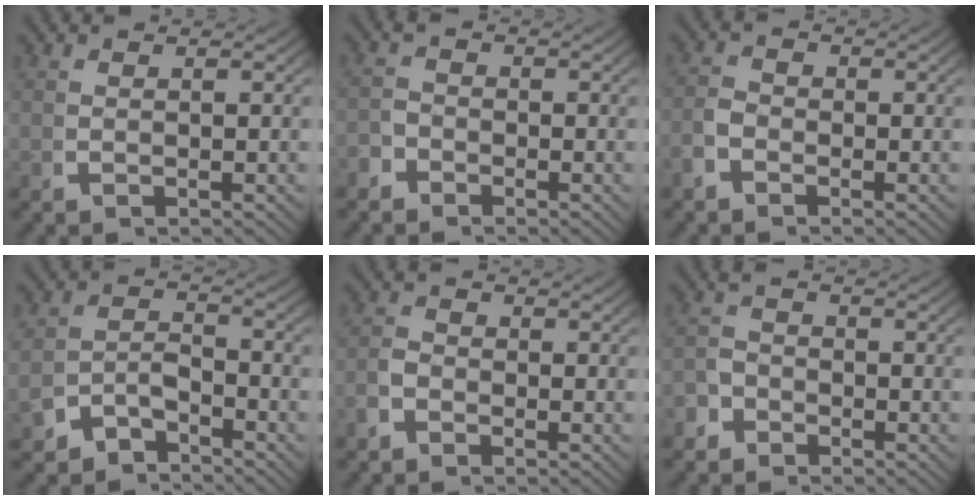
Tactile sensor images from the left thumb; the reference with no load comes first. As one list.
[{"total": 2.0, "force": [-1.6, 1.2, 0.1], "torque": [0.006, -0.008, -0.034]}, {"total": 2.2, "force": [-0.9, 1.7, 1.0], "torque": [-0.017, -0.001, -0.026]}, {"total": 4.0, "force": [-2.7, 2.4, 1.6], "torque": [-0.025, -0.017, -0.045]}, {"total": 2.0, "force": [-1.1, 1.5, 0.8], "torque": [-0.015, -0.002, -0.027]}, {"total": 2.5, "force": [-2.0, 1.5, 0.4], "torque": [-0.005, -0.011, -0.038]}]